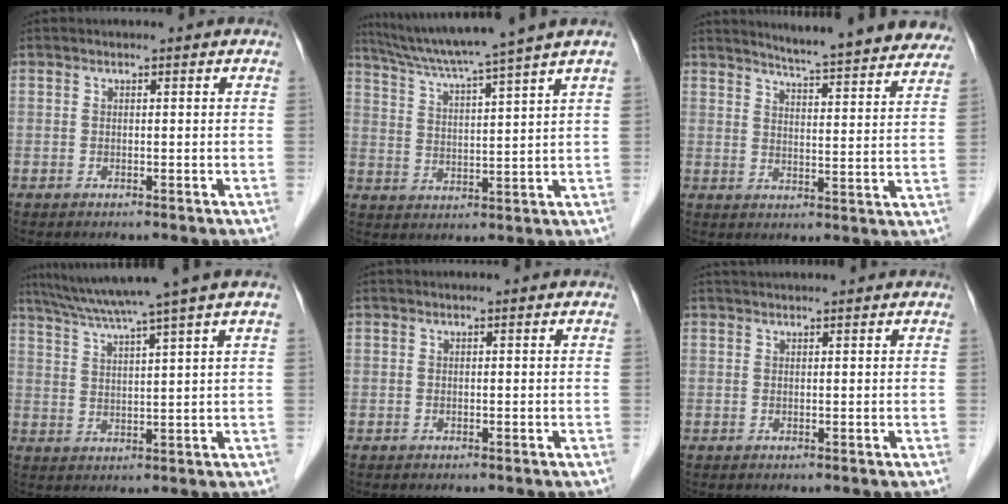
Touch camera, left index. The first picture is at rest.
{"total": 12.6, "force": [10.5, -2.6, 6.5], "torque": [-0.112, -0.004, 0.166]}
{"total": 19.9, "force": [18.5, 1.1, 7.1], "torque": [-0.094, -0.046, 0.222]}
{"total": 10.8, "force": [7.9, -2.0, 7.1], "torque": [-0.119, 0.017, 0.118]}
{"total": 0.0}
{"total": 3.6, "force": [3.4, -0.2, 1.2], "torque": [-0.009, 0.028, 0.046]}